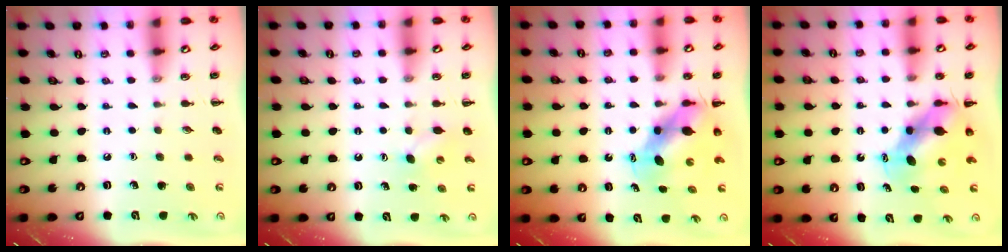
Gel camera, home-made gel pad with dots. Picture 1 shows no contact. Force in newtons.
{"total": 3.8, "press": 3.7, "slide": 0.8}
{"total": 6.5, "press": 6.3, "slide": 1.7}
{"total": 6.5, "press": 6.3, "slide": 1.7}